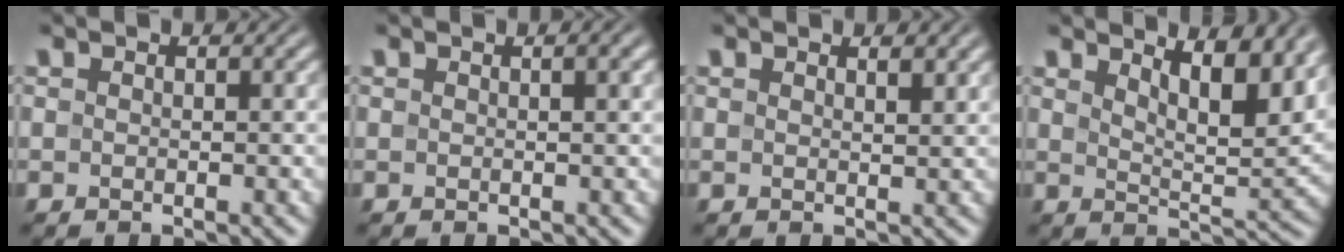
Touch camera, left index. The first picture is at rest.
{"total": 1.8, "force": [0.6, 0.5, 1.6], "torque": [-0.019, 0.005, 0.005]}
{"total": 1.3, "force": [1.0, 0.3, 0.7], "torque": [-0.010, 0.001, 0.016]}
{"total": 6.6, "force": [4.0, 2.0, 4.8], "torque": [-0.069, -0.002, 0.066]}